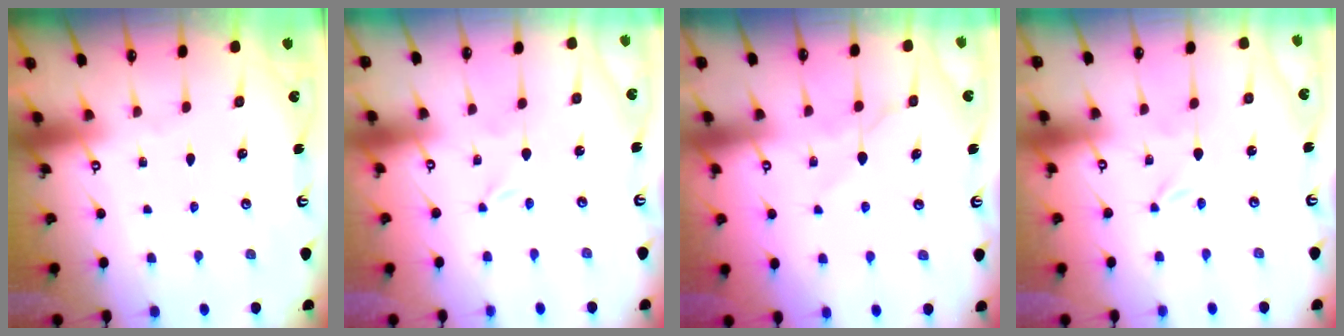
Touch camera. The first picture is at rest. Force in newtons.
{"total": 0.0}
{"total": 5.2, "press": 5.2, "slide": 0.6}
{"total": 0.0}